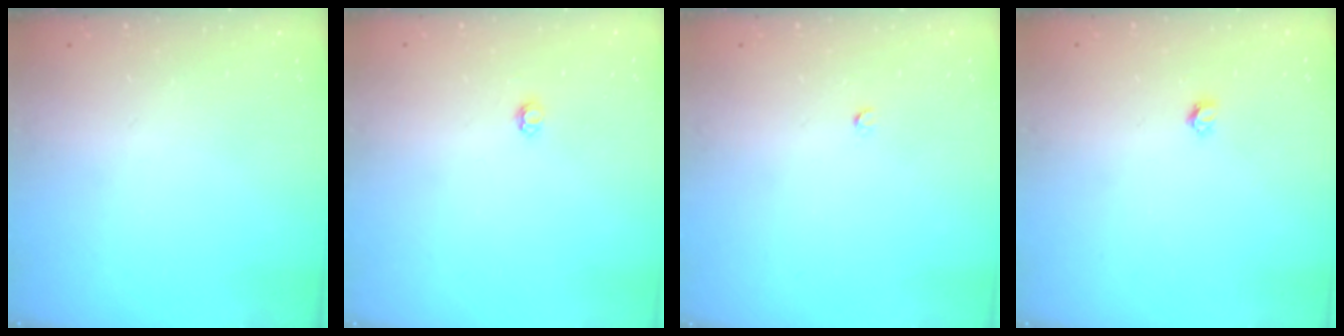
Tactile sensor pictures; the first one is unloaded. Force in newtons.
{"total": 2.9, "press": 2.9, "slide": 0.4}
{"total": 2.2, "press": 2.2, "slide": 0.3}
{"total": 3.3, "press": 3.3, "slide": 0.3}